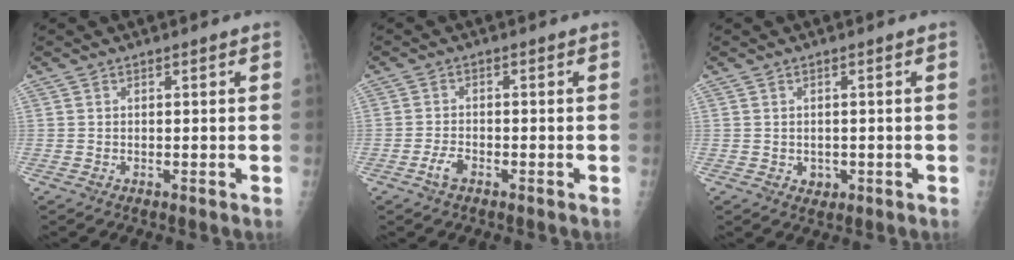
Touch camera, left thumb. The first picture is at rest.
{"total": 2.6, "force": [-1.6, 1.3, 1.6], "torque": [-0.035, 0.008, -0.029]}
{"total": 1.9, "force": [-0.3, 1.6, 0.8], "torque": [-0.006, 0.001, 0.003]}